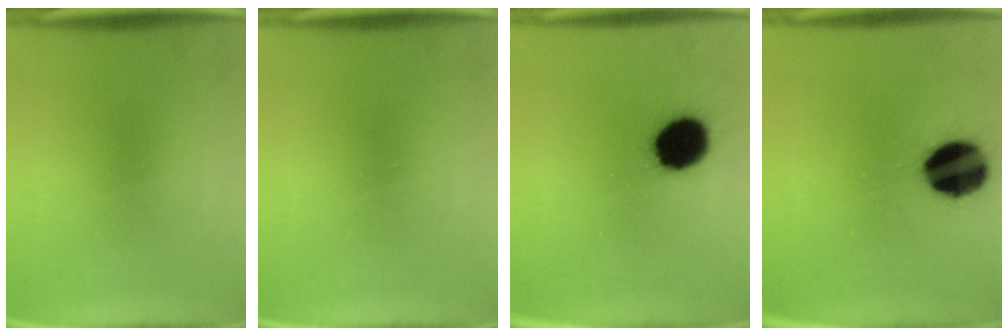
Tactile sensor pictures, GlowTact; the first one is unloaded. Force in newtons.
{"total": 0.0}
{"total": 13.8}
{"total": 16.2}